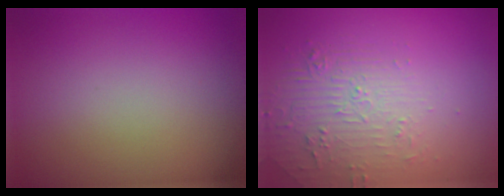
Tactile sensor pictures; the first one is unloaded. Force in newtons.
{"total": 2.2, "press": 1.3, "slide": 1.8}